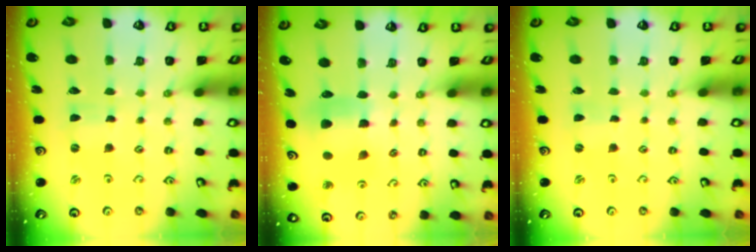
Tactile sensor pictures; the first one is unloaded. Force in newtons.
{"total": 8.1, "press": 7.9, "slide": 1.3}
{"total": 0.0}